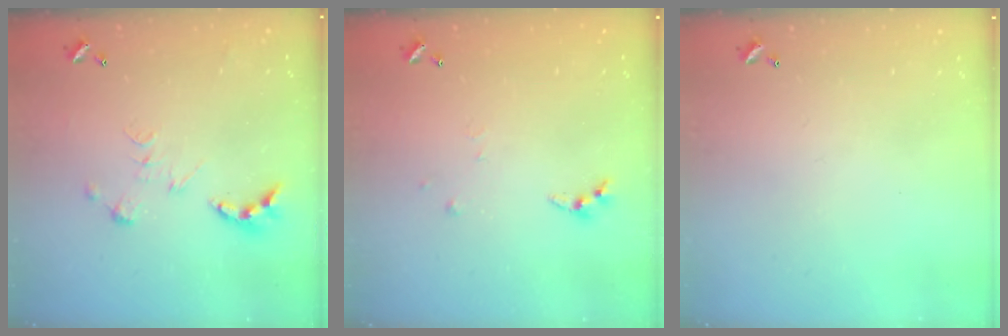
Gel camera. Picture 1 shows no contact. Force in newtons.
{"total": 4.9, "press": 4.9, "slide": 0.4}
{"total": 0.0}